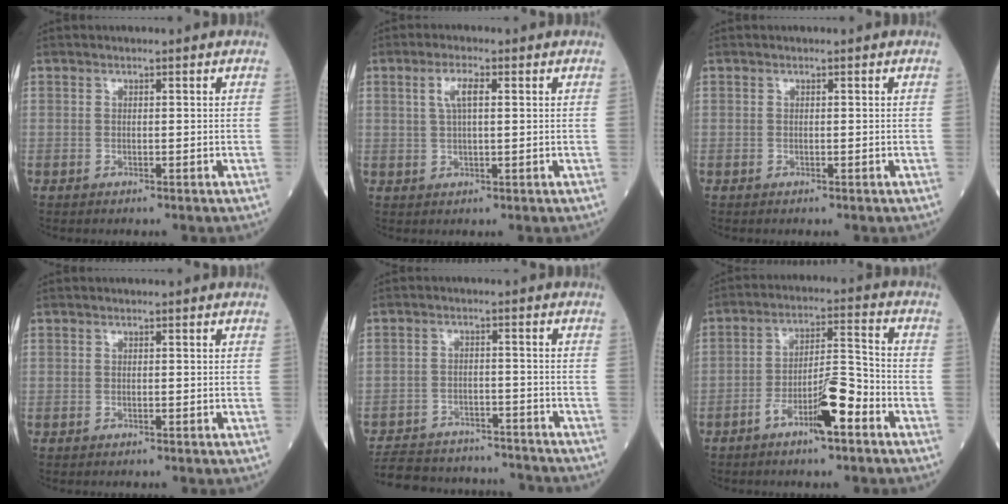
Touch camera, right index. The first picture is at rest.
{"total": 3.7, "force": [1.2, 0.8, 3.4], "torque": [-0.069, 0.007, 0.024]}
{"total": 0.0}
{"total": 0.0}
{"total": 16.3, "force": [-15.2, 4.4, 3.9], "torque": [-0.084, 0.012, -0.211]}
{"total": 8.6, "force": [-4.6, 1.4, 7.1], "torque": [-0.127, 0.012, -0.078]}